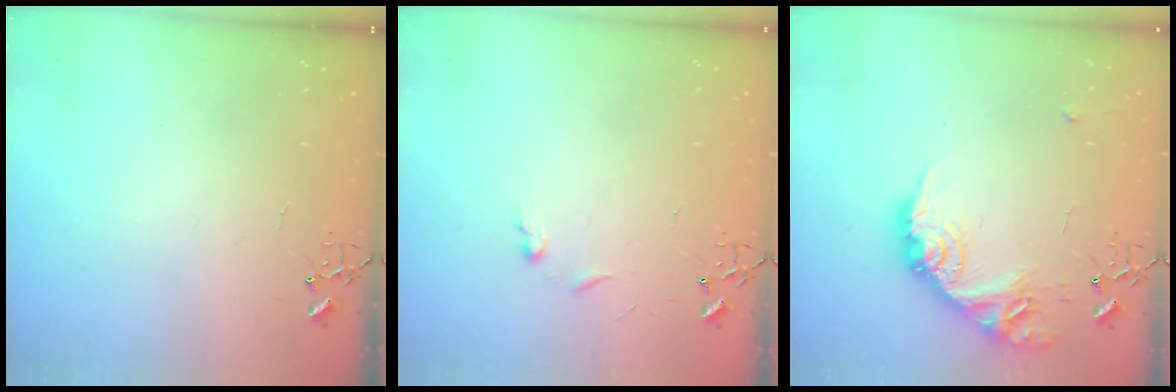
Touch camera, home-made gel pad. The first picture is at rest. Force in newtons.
{"total": 4.4, "press": 4.3, "slide": 0.6}
{"total": 17.6, "press": 17.6, "slide": 0.8}